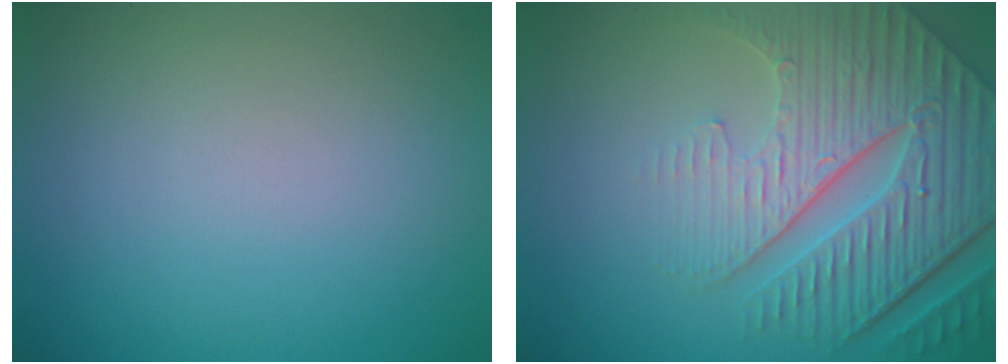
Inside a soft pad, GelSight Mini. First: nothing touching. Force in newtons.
{"total": 8.7, "press": 6.1, "slide": 6.2}